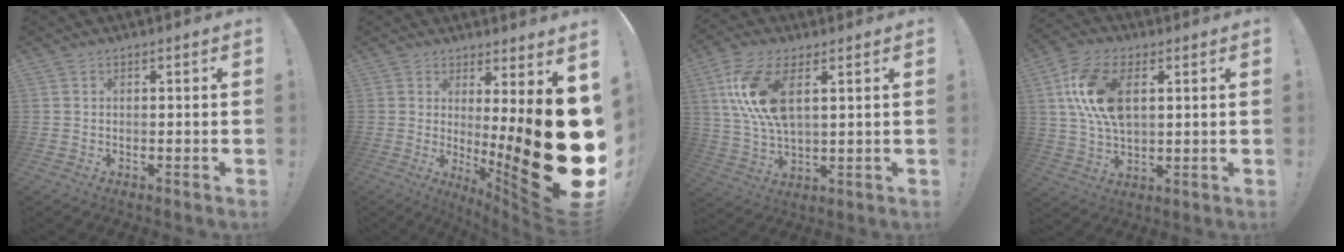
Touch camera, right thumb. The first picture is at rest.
{"total": 25.4, "force": [-1.3, 5.4, 24.8], "torque": [-0.320, -0.052, 0.004]}
{"total": 13.6, "force": [4.7, 6.2, 11.1], "torque": [-0.234, -0.019, 0.084]}
{"total": 14.5, "force": [3.6, 8.3, 11.4], "torque": [-0.233, 0.000, 0.068]}